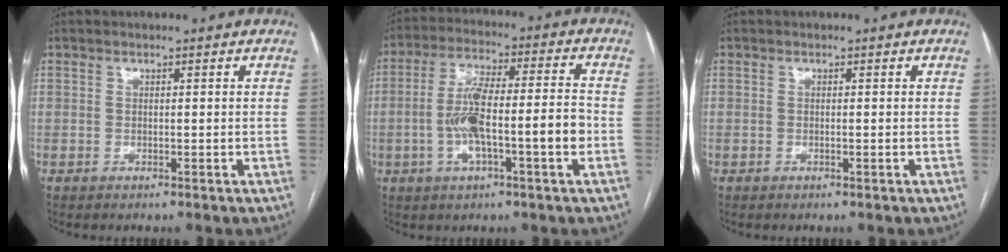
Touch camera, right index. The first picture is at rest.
{"total": 12.0, "force": [-2.6, 1.7, 11.5], "torque": [-0.214, 0.021, -0.046]}
{"total": 0.0}